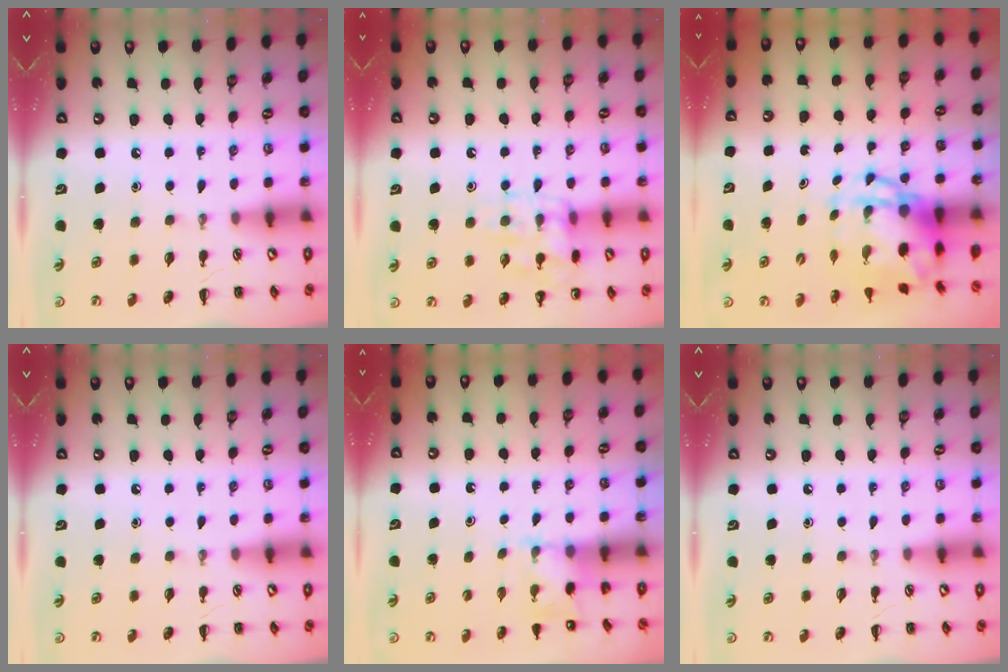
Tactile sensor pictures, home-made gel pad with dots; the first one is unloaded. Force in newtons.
{"total": 13.0, "press": 13.0, "slide": 0.9}
{"total": 7.6, "press": 7.4, "slide": 1.3}
{"total": 0.0}
{"total": 3.8, "press": 3.7, "slide": 0.8}
{"total": 0.0}